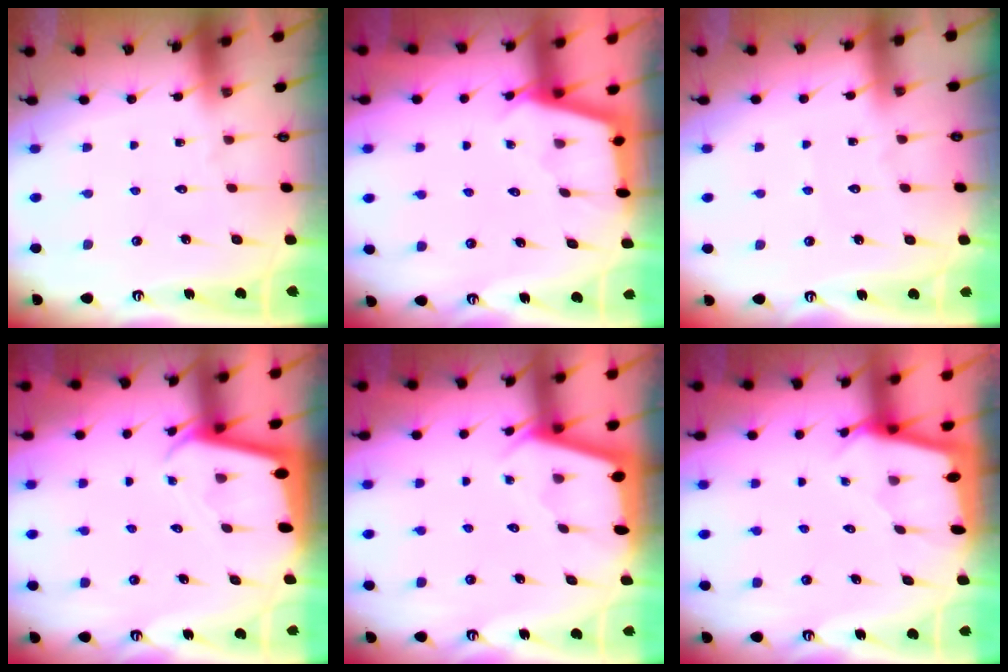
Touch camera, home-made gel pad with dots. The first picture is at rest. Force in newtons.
{"total": 2.3, "press": 2.3, "slide": 0.1}
{"total": 2.3, "press": 2.3, "slide": 0.3}
{"total": 2.1, "press": 2.1, "slide": 0.2}
{"total": 2.2, "press": 2.2, "slide": 0.1}
{"total": 1.5, "press": 1.5, "slide": 0.2}